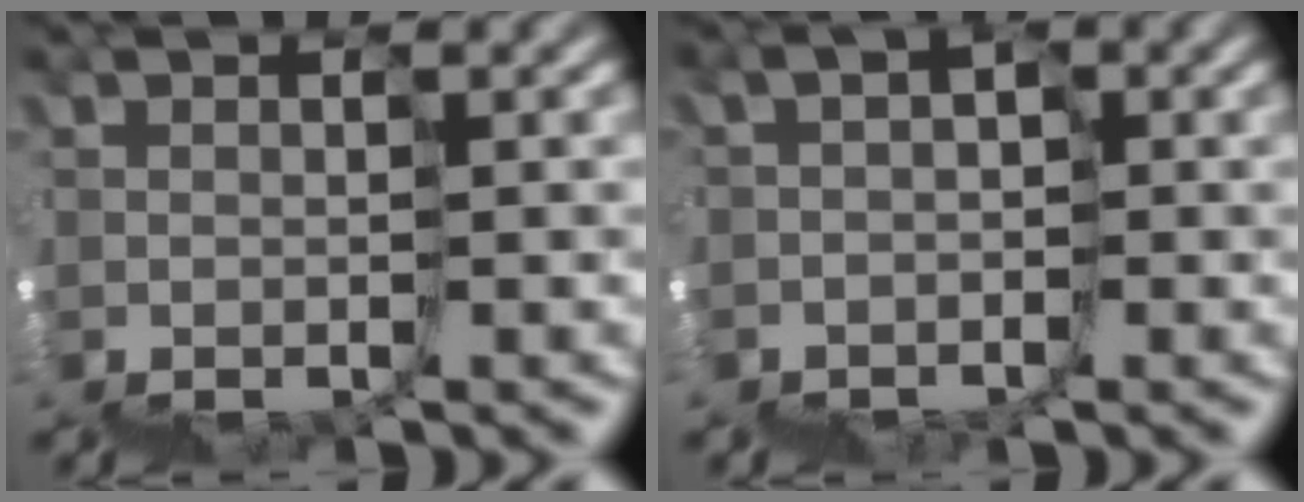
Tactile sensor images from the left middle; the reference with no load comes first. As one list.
[{"total": 1.5, "force": [-0.4, 1.4, -0.2], "torque": [0.000, -0.001, -0.016]}]